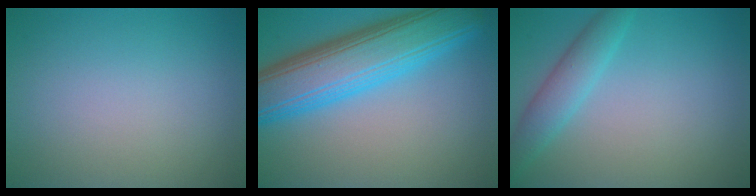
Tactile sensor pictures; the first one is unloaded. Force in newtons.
{"total": 9.9, "press": 9.9, "slide": 0.2}
{"total": 2.9, "press": 2.9, "slide": 0.1}